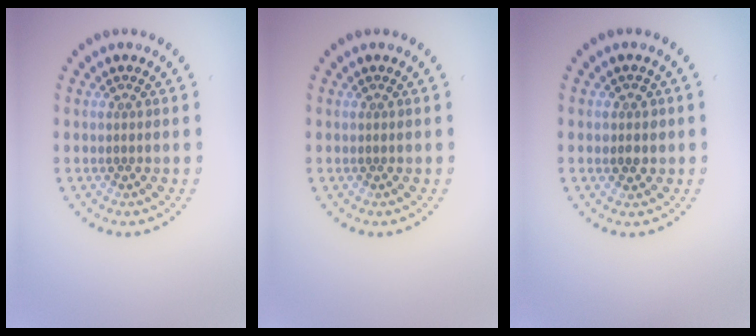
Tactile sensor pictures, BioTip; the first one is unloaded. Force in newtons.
{"total": 0.0}
{"total": 1.5, "press": 1.4, "slide": 0.4}